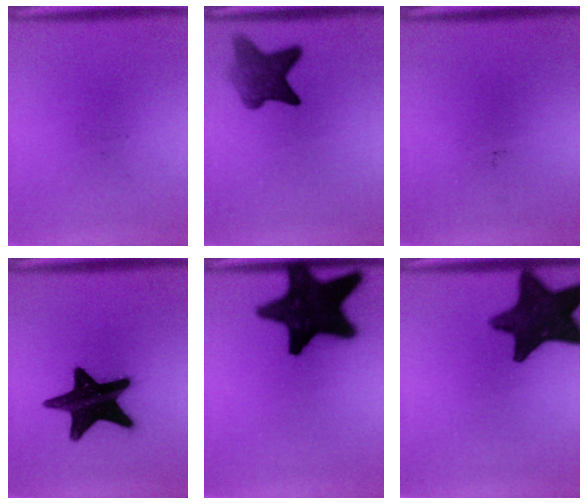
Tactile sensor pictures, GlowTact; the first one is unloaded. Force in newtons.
{"total": 6.5}
{"total": 0.0}
{"total": 18.1}
{"total": 19.8}
{"total": 15.0}